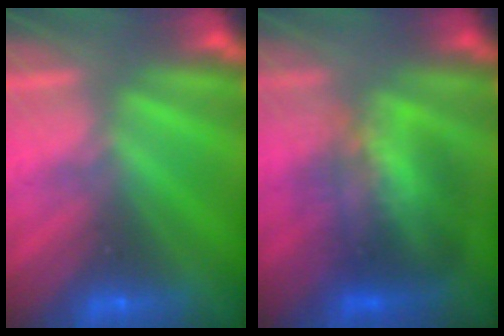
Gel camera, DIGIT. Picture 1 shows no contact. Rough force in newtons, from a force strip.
{"total": 3.8}